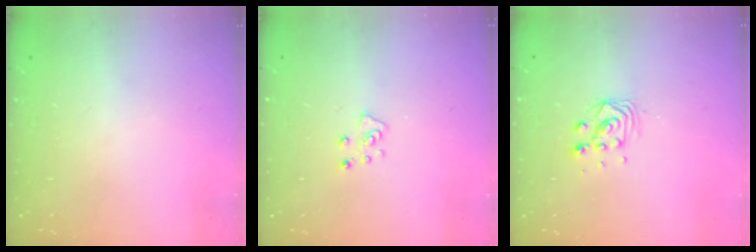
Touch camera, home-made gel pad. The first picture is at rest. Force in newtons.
{"total": 5.7, "press": 5.7, "slide": 0.7}
{"total": 7.3, "press": 7.3, "slide": 0.4}